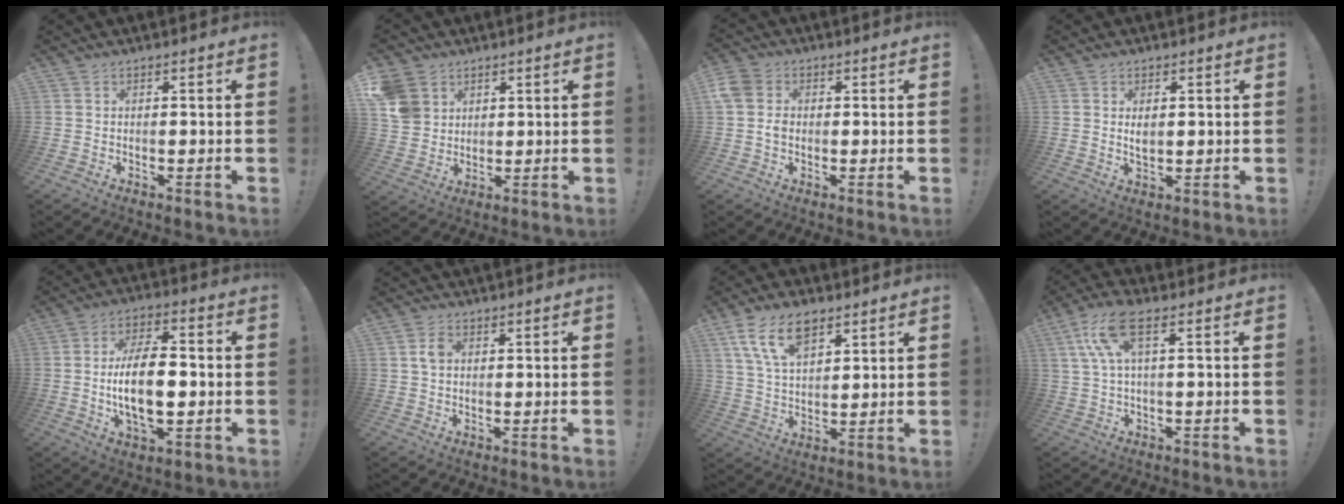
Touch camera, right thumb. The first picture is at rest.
{"total": 8.4, "force": [3.9, 7.0, 2.4], "torque": [-0.045, -0.020, 0.081]}
{"total": 5.7, "force": [-0.1, 4.8, 3.1], "torque": [-0.073, 0.002, -0.005]}
{"total": 2.9, "force": [0.9, 1.6, 2.2], "torque": [-0.023, -0.006, 0.012]}
{"total": 15.1, "force": [-1.6, 7.5, 13.0], "torque": [-0.240, -0.001, -0.037]}
{"total": 3.0, "force": [1.2, 1.9, 2.0], "torque": [-0.025, -0.003, 0.019]}
{"total": 12.5, "force": [7.1, 6.6, 7.8], "torque": [-0.142, -0.017, 0.135]}
{"total": 10.3, "force": [3.4, 3.2, 9.1], "torque": [-0.182, -0.005, 0.064]}